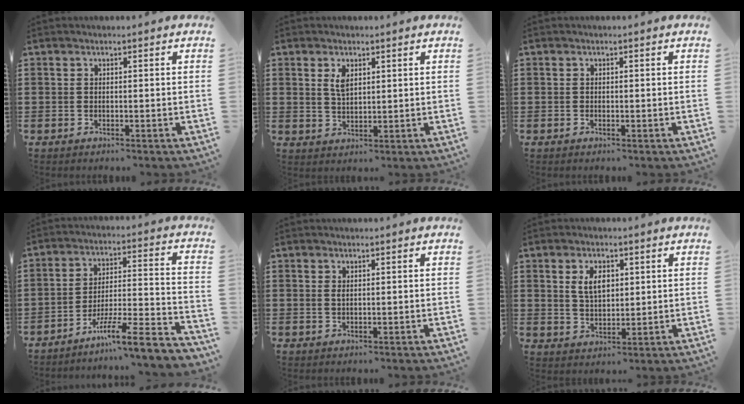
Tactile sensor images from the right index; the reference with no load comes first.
{"total": 2.8, "force": [1.4, 1.3, 2.0], "torque": [-0.037, 0.000, 0.023]}
{"total": 0.0}
{"total": 9.2, "force": [-7.2, 0.7, 5.7], "torque": [-0.085, 0.006, -0.136]}
{"total": 0.8, "force": [0.3, 0.2, 0.6], "torque": [-0.014, 0.002, 0.006]}
{"total": 4.6, "force": [1.6, 2.6, 3.4], "torque": [-0.068, 0.008, 0.025]}